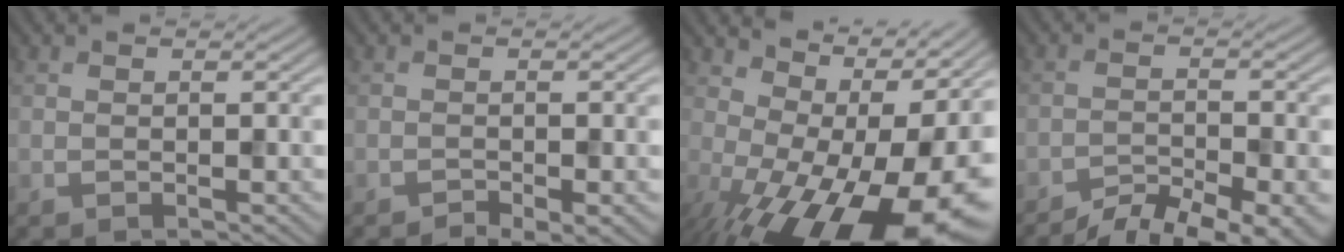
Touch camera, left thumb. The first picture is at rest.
{"total": 2.2, "force": [-1.6, 0.5, 1.5], "torque": [-0.024, -0.003, -0.026]}
{"total": 19.0, "force": [-2.6, 9.4, 16.3], "torque": [-0.199, -0.003, -0.019]}
{"total": 7.1, "force": [-6.0, 1.5, 3.5], "torque": [-0.057, -0.007, -0.093]}